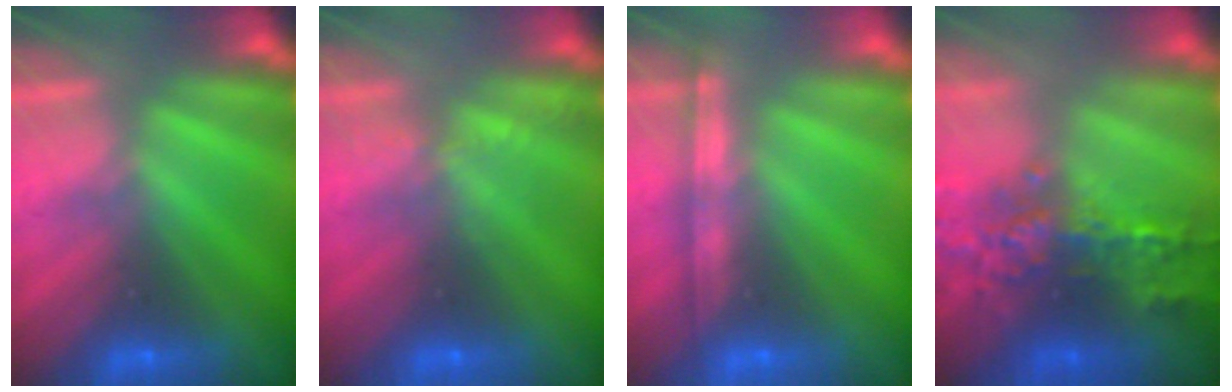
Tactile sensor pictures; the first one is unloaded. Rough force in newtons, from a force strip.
{"total": 2.1}
{"total": 1.1}
{"total": 6.8}